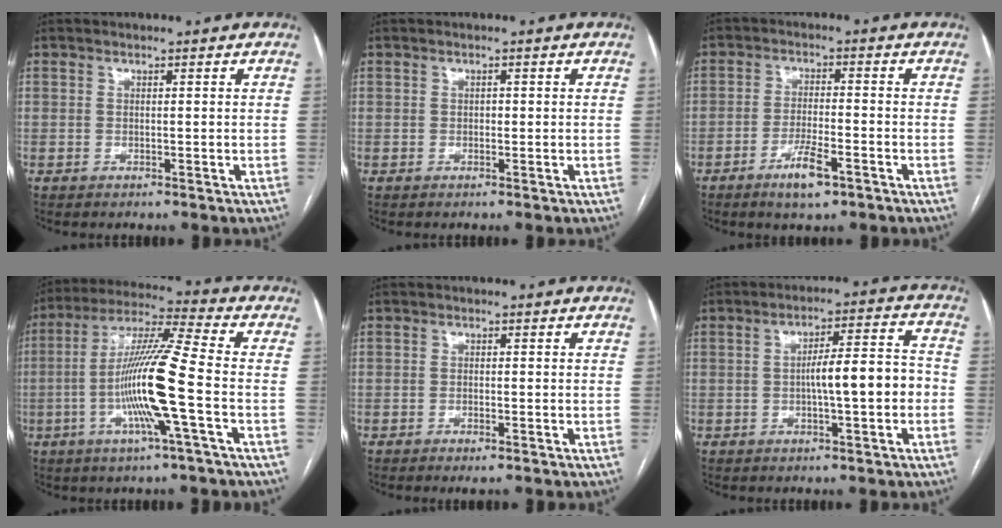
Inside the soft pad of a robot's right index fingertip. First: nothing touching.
{"total": 0.5, "force": [-0.1, 0.4, 0.3], "torque": [-0.004, 0.002, -0.003]}
{"total": 5.8, "force": [-3.4, 1.1, 4.5], "torque": [-0.086, -0.005, -0.056]}
{"total": 14.2, "force": [-3.3, -0.8, 13.8], "torque": [-0.264, -0.002, -0.071]}
{"total": 1.8, "force": [-1.3, 0.3, 1.2], "torque": [-0.018, -0.003, -0.016]}
{"total": 8.1, "force": [-1.5, 1.3, 7.9], "torque": [-0.124, 0.025, -0.022]}